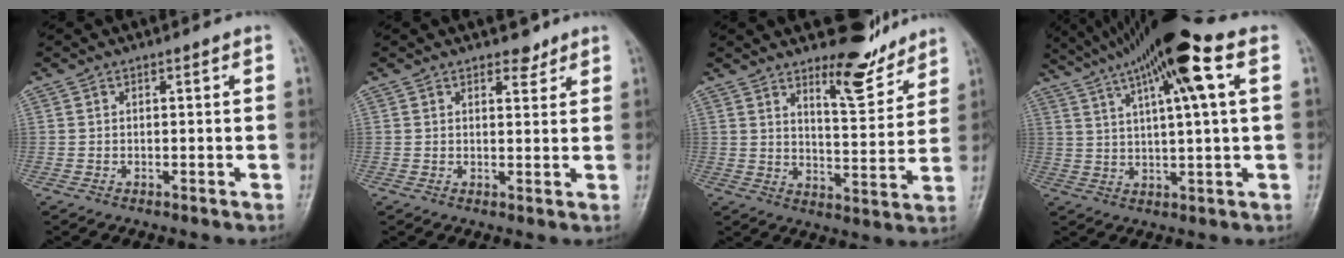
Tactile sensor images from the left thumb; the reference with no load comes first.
{"total": 2.6, "force": [2.1, 1.4, 0.8], "torque": [0.004, -0.013, 0.028]}
{"total": 9.2, "force": [7.6, 2.7, 4.6], "torque": [-0.047, -0.069, 0.123]}
{"total": 16.6, "force": [7.6, 2.3, 14.6], "torque": [-0.255, 0.017, 0.125]}